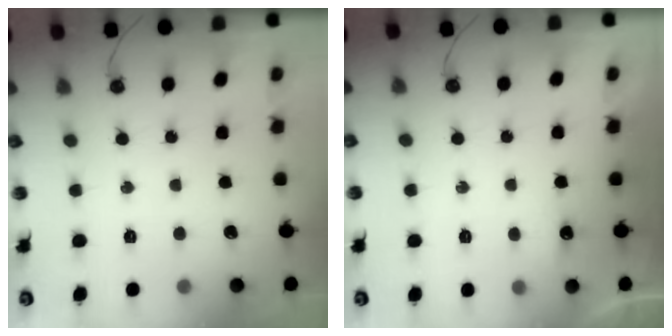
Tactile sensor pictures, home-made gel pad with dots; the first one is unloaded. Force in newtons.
{"total": 2.7, "press": 2.6, "slide": 0.8}